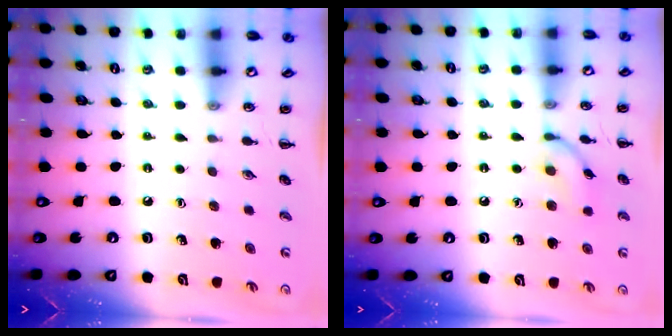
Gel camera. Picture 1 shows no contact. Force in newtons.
{"total": 8.1, "press": 8.1, "slide": 0.2}